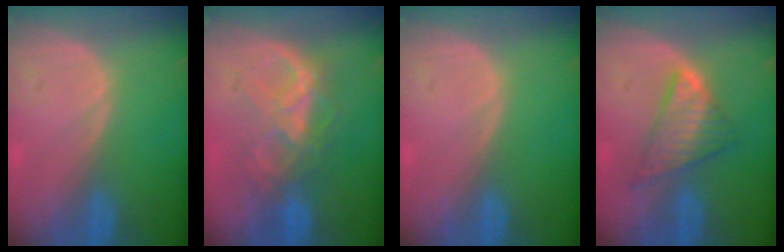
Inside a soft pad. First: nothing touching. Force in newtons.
{"total": 6.5, "press": 6.5, "slide": 0.7}
{"total": 0.0}
{"total": 5.9, "press": 5.9, "slide": 0.1}